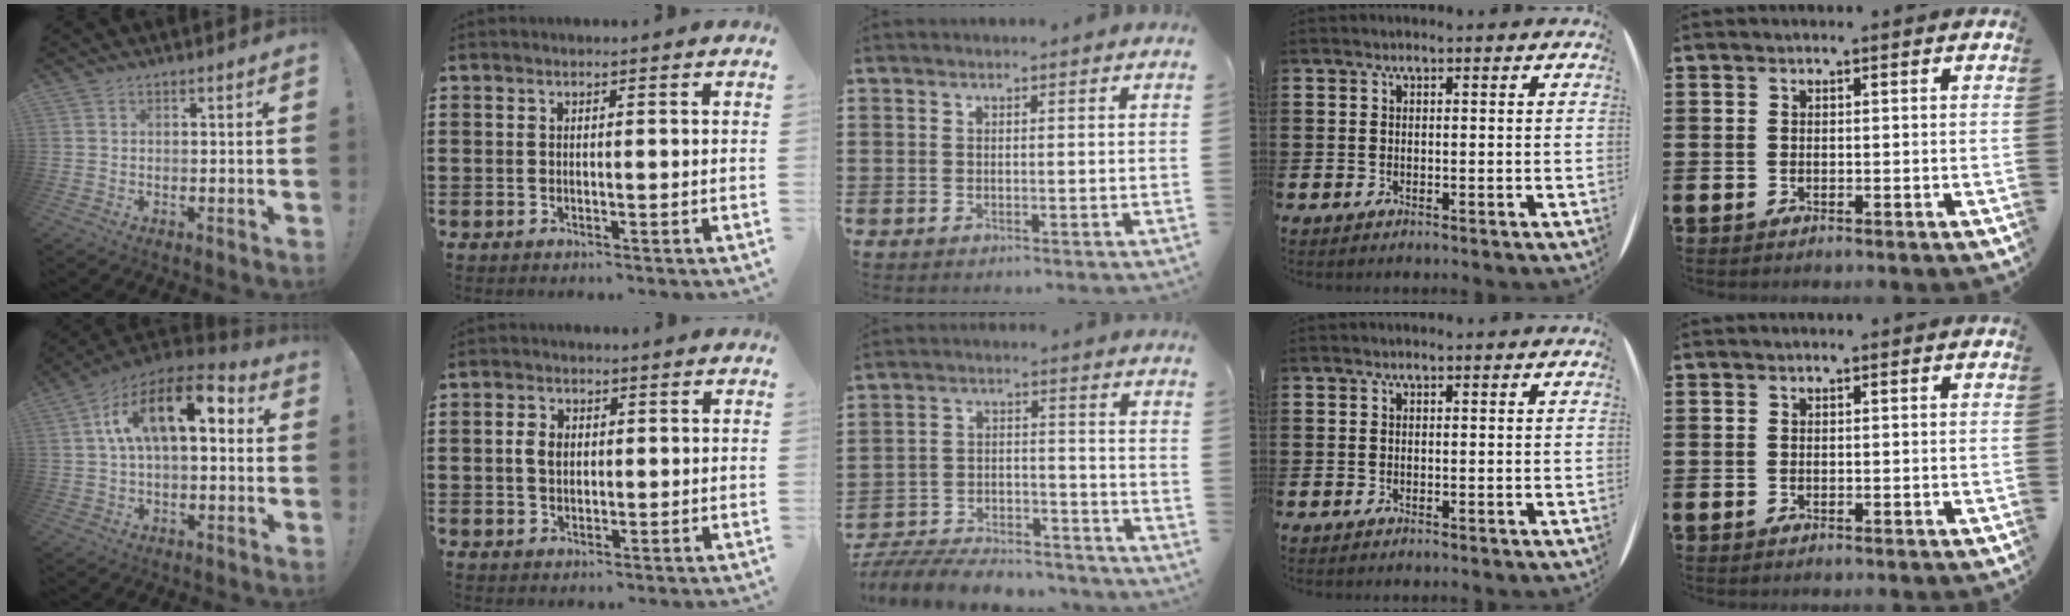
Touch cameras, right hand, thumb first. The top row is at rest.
{"thumb": {"total": 16.4, "force": [4.4, 7.9, 13.7], "torque": [-0.242, -0.007, 0.067]}, "index": {"total": 2.8, "force": [0.2, 2.0, 1.9], "torque": [-0.042, 0.011, 0.002]}, "middle": {"total": 8.0, "force": [-7.7, 1.5, 1.7], "torque": [-0.035, 0.016, -0.150]}}